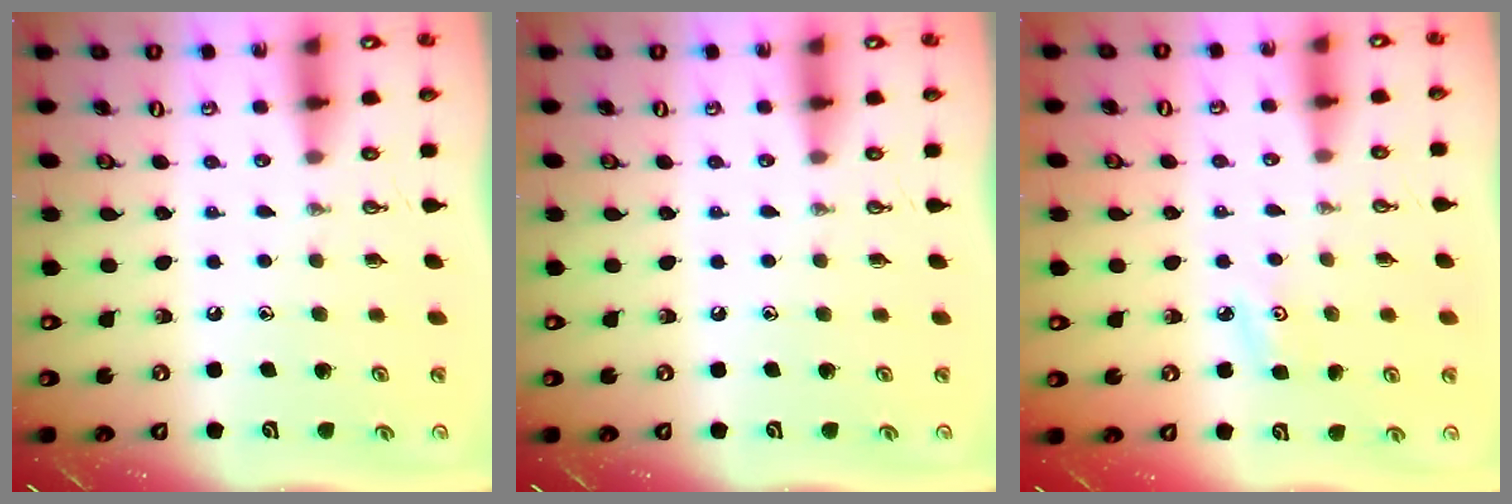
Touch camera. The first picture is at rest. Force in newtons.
{"total": 0.0}
{"total": 3.5, "press": 3.4, "slide": 0.4}